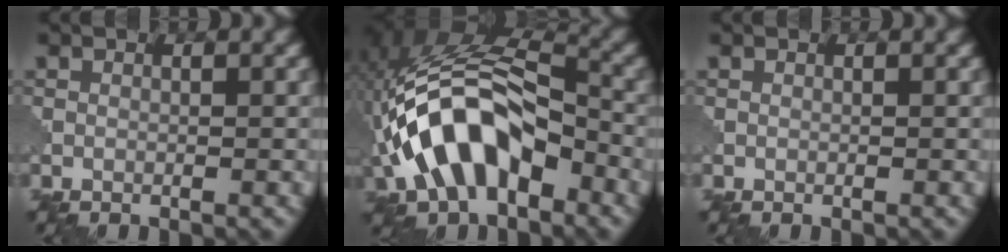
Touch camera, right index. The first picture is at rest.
{"total": 10.2, "force": [-3.8, 5.4, 7.7], "torque": [-0.146, 0.018, -0.074]}
{"total": 0.0}